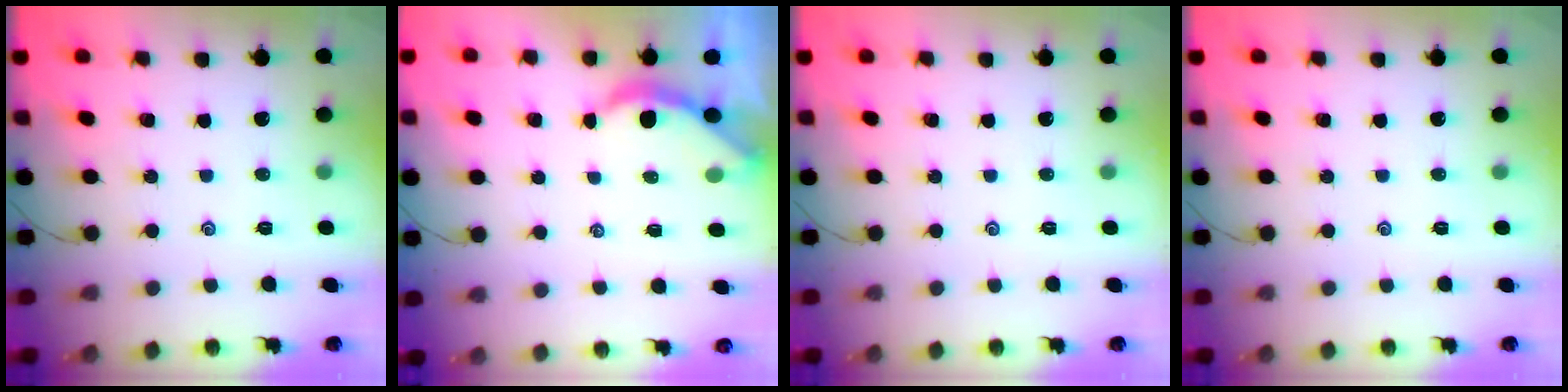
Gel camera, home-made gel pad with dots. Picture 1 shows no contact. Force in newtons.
{"total": 2.9, "press": 2.9, "slide": 0.2}
{"total": 0.0}
{"total": 0.0}